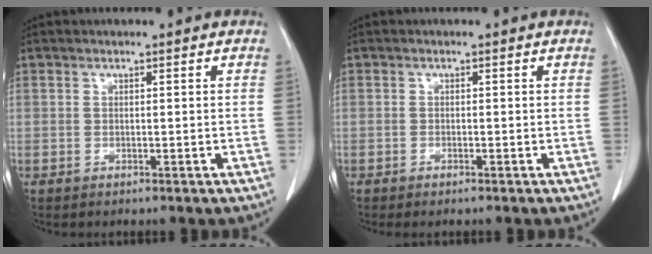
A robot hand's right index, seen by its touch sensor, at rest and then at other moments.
{"total": 0.8, "force": [-0.7, 0.0, 0.4], "torque": [-0.012, -0.002, -0.009]}